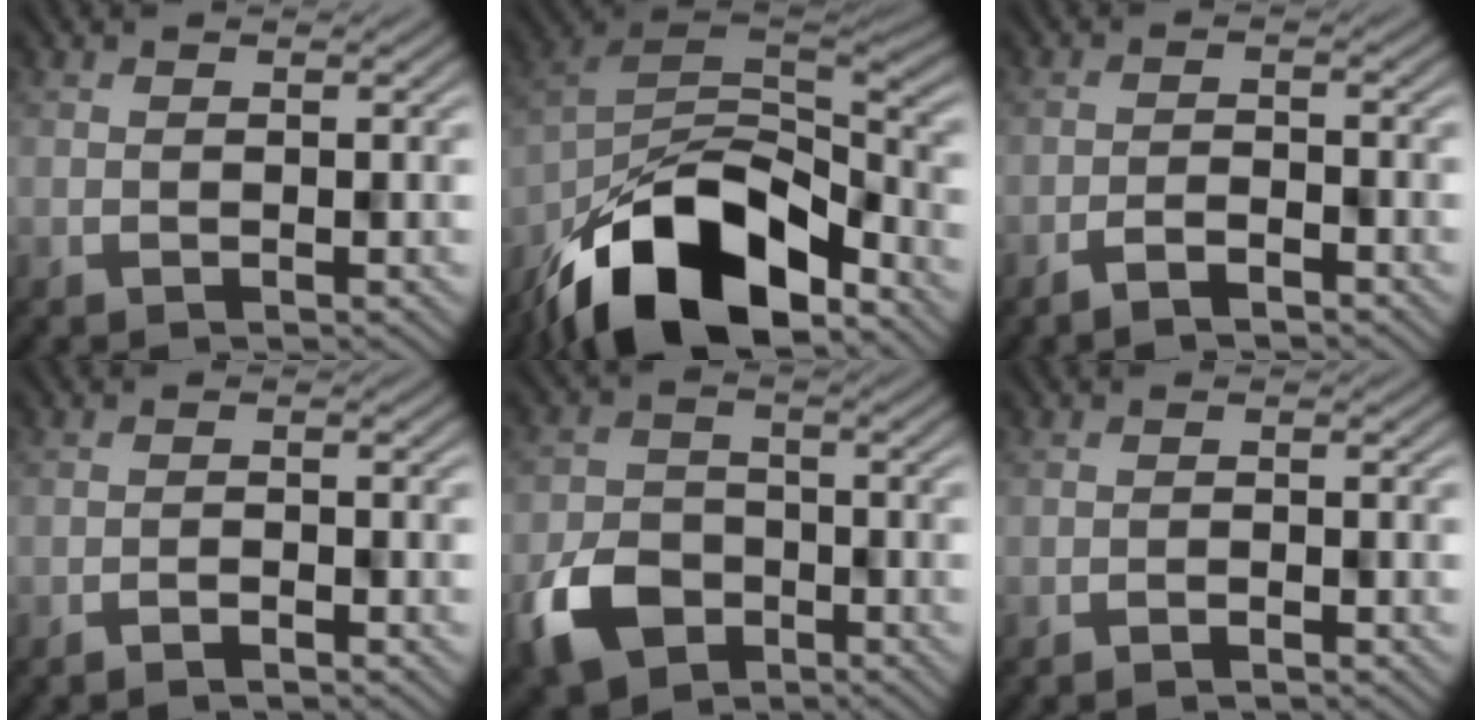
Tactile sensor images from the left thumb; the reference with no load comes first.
{"total": 16.0, "force": [-10.9, 7.2, 9.3], "torque": [-0.190, -0.030, -0.184]}
{"total": 2.4, "force": [-2.3, 0.4, 0.7], "torque": [-0.014, 0.001, -0.036]}
{"total": 1.3, "force": [-1.3, 0.1, 0.0], "torque": [-0.001, -0.001, -0.018]}
{"total": 6.6, "force": [-4.2, 4.5, 2.3], "torque": [-0.057, -0.013, -0.079]}
{"total": 1.0, "force": [-1.0, 0.1, -0.1], "torque": [0.001, -0.001, -0.013]}